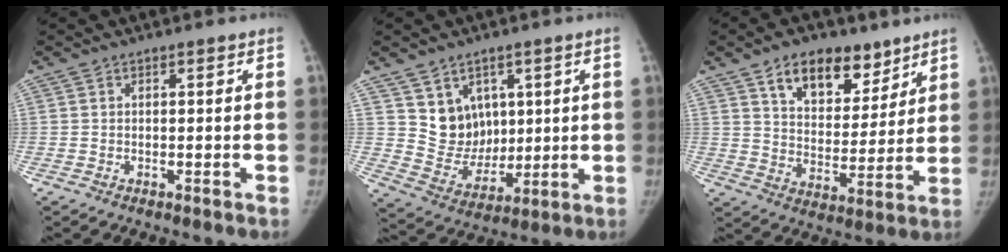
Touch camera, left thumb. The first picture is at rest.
{"total": 9.6, "force": [4.1, 7.9, 3.4], "torque": [-0.021, -0.032, 0.093]}
{"total": 14.2, "force": [9.0, 8.2, 7.4], "torque": [-0.070, -0.050, 0.150]}